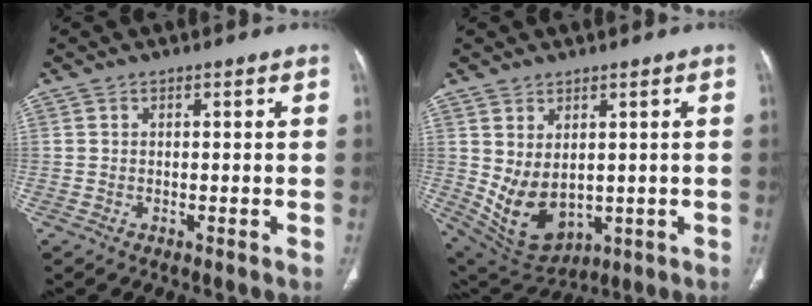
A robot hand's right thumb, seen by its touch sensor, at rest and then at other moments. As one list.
[{"total": 10.2, "force": [0.3, 6.6, 7.8], "torque": [-0.128, -0.012, 0.041]}]